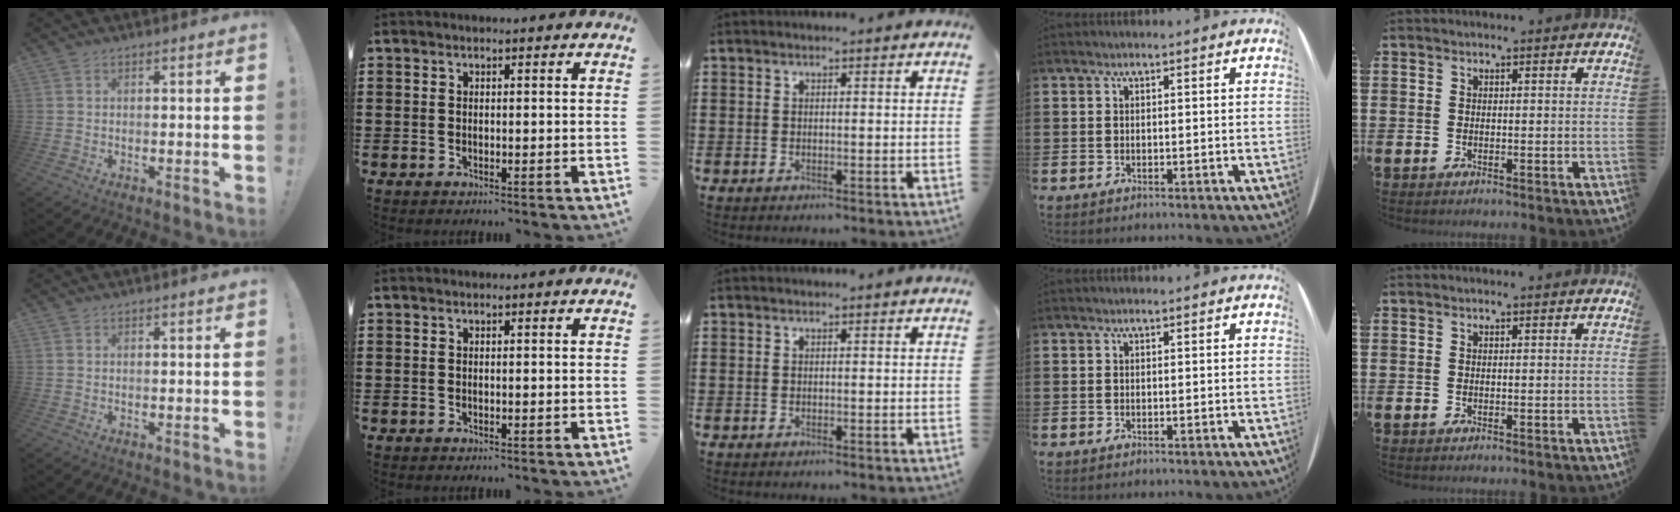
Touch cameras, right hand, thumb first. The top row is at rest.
{}